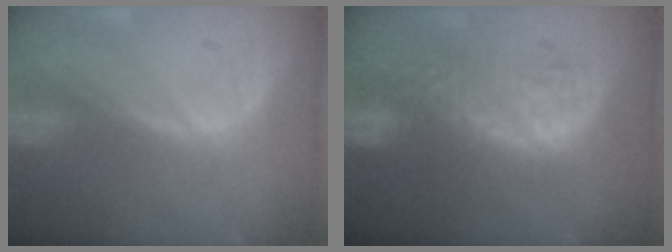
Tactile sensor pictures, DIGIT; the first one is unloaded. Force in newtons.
{"total": 8.9, "press": 8.7, "slide": 1.4}